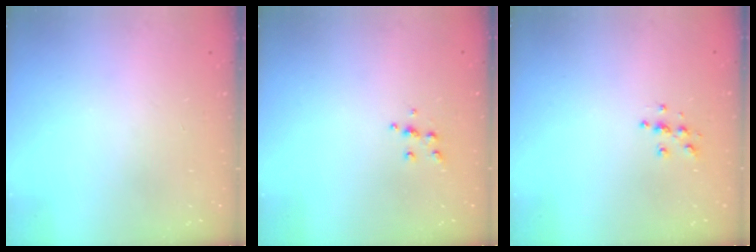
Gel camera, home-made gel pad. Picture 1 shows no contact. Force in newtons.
{"total": 5.3, "press": 5.2, "slide": 0.5}
{"total": 5.0, "press": 5.0, "slide": 0.4}